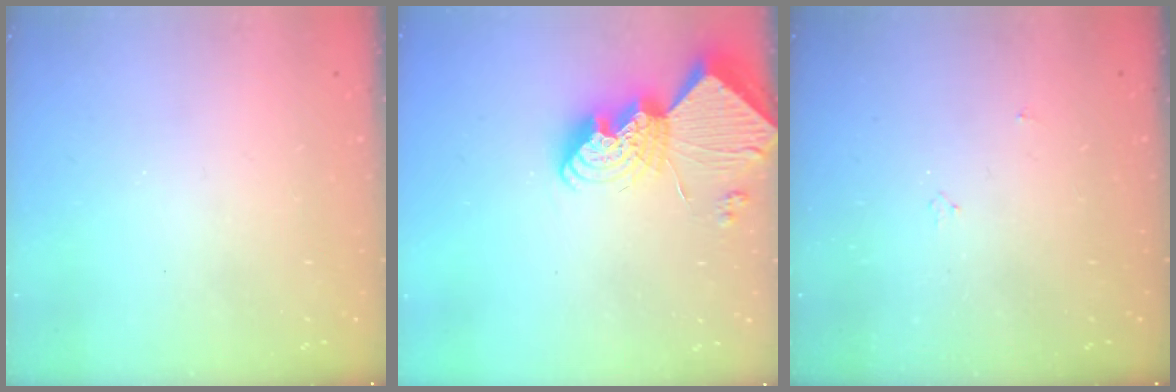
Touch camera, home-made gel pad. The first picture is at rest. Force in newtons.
{"total": 13.3, "press": 13.3, "slide": 1.2}
{"total": 2.7, "press": 2.7, "slide": 0.5}